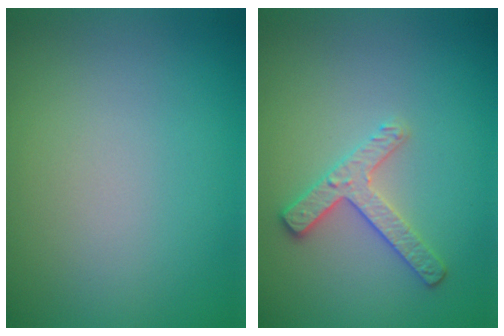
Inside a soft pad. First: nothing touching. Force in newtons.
{"total": 2.5, "press": 2.4, "slide": 0.8}